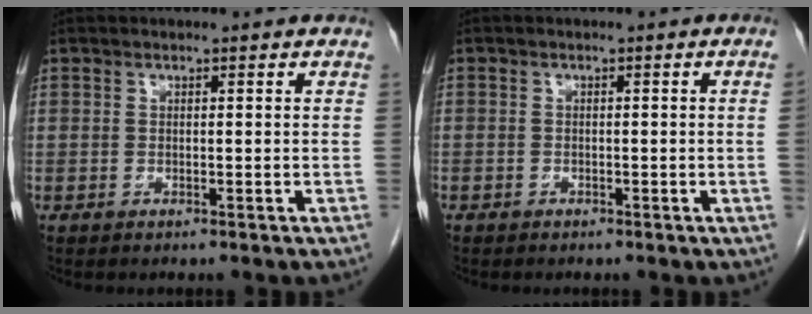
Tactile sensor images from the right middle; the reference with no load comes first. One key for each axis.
{"total": 0.9, "fx": -0.3, "fy": -0.2, "fz": 0.8, "tx": -0.014, "ty": 0.003, "tz": -0.006}